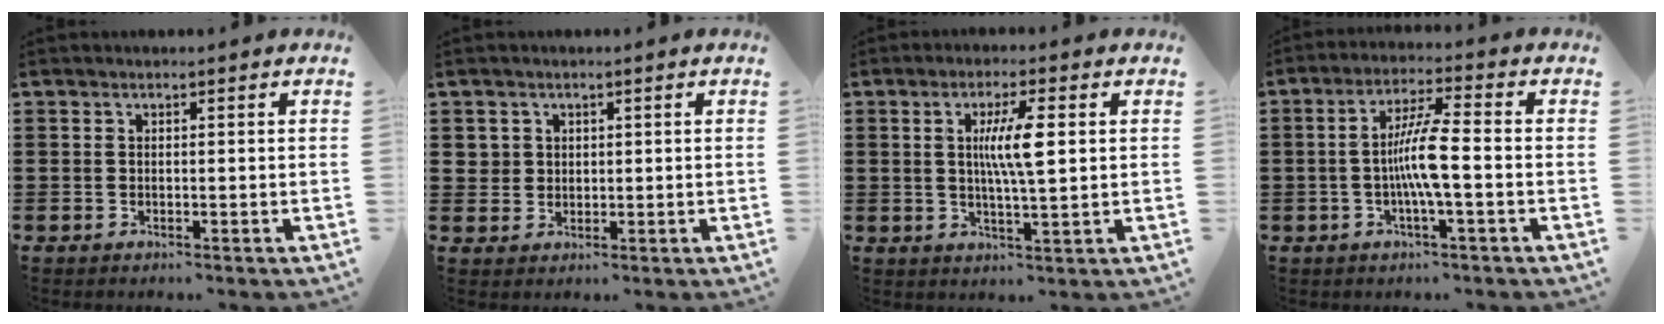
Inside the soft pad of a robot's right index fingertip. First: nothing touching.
{"total": 2.3, "force": [1.0, 2.1, 0.4], "torque": [-0.019, 0.008, 0.017]}
{"total": 6.3, "force": [1.1, 0.8, 6.1], "torque": [-0.117, 0.002, 0.015]}
{"total": 7.2, "force": [-1.1, 0.7, 7.1], "torque": [-0.138, -0.002, -0.028]}